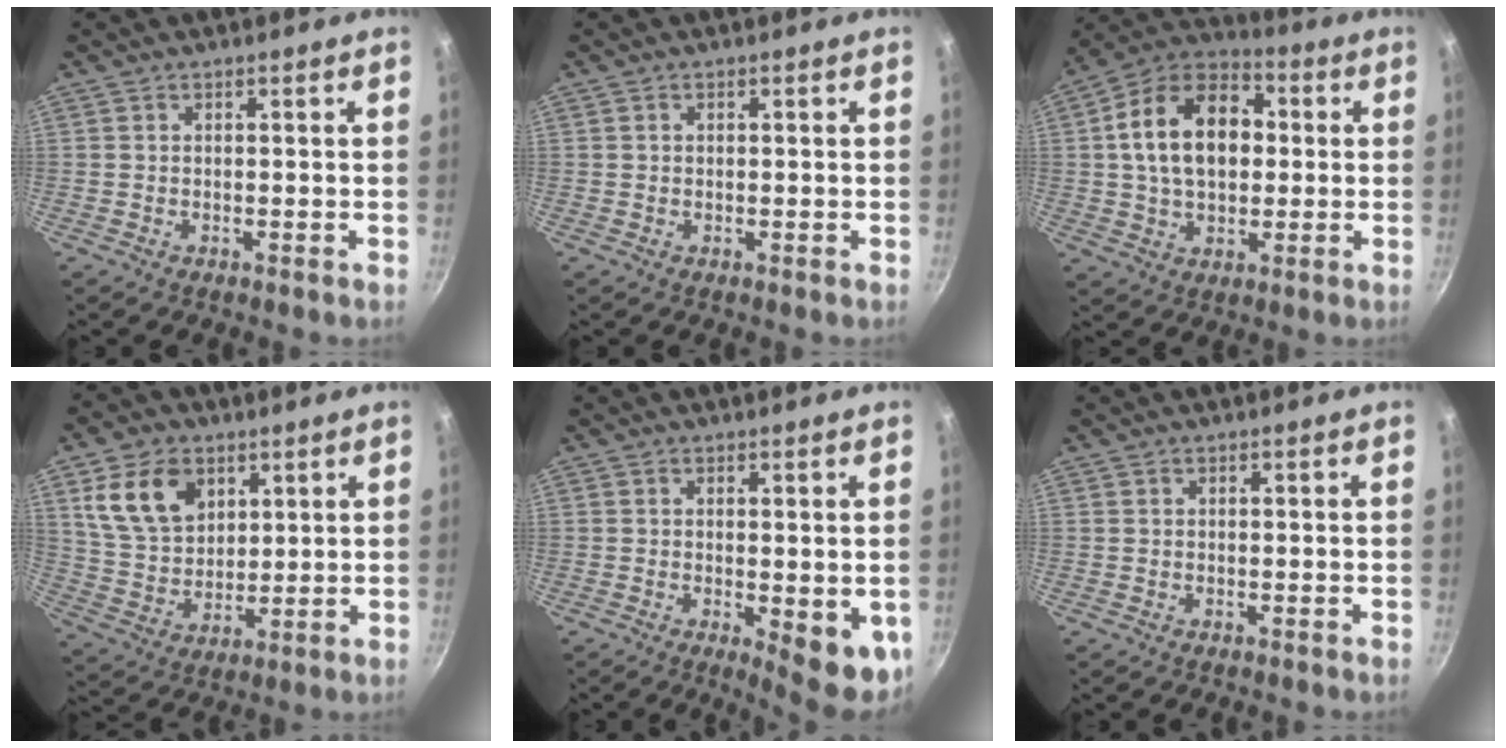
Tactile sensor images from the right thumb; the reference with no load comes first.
{"total": 0.5, "force": [0.1, 0.5, 0.2], "torque": [-0.001, 0.004, 0.002]}
{"total": 17.7, "force": [2.0, 11.9, 12.9], "torque": [-0.186, 0.027, 0.019]}
{"total": 13.3, "force": [5.4, 9.3, 7.7], "torque": [-0.116, -0.019, 0.109]}
{"total": 8.2, "force": [-1.2, 3.0, 7.6], "torque": [-0.078, -0.005, -0.007]}
{"total": 0.0}